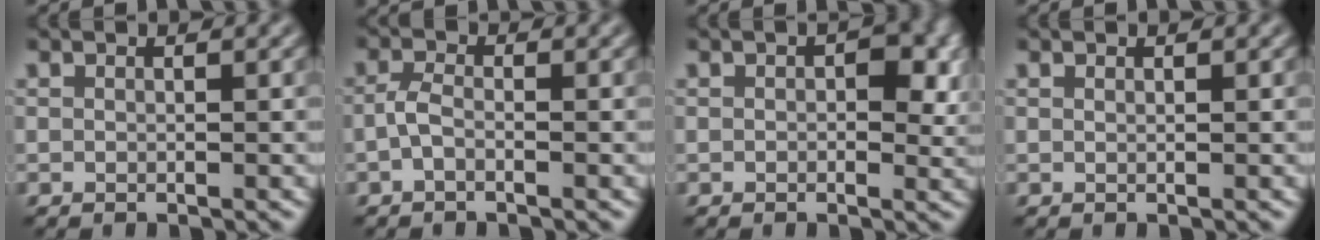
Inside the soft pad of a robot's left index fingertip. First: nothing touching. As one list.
[{"total": 1.6, "force": [-0.8, 0.7, 1.2], "torque": [-0.027, 0.002, -0.020]}, {"total": 4.1, "force": [0.8, 2.4, 3.2], "torque": [-0.030, 0.000, 0.004]}, {"total": 0.0}]